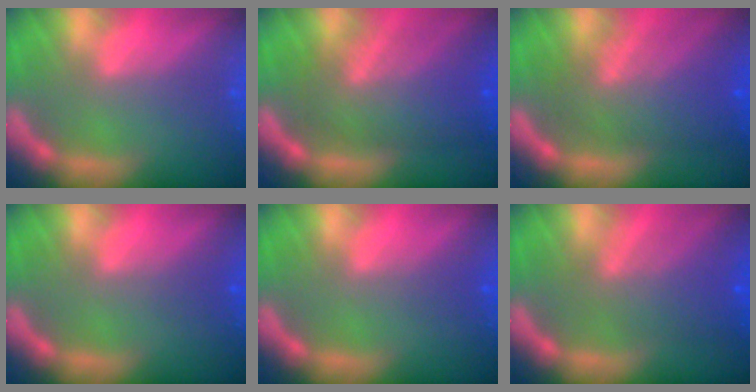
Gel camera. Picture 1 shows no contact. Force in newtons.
{"total": 8.6}
{"total": 8.1}
{"total": 1.0}
{"total": 1.0}
{"total": 5.5}